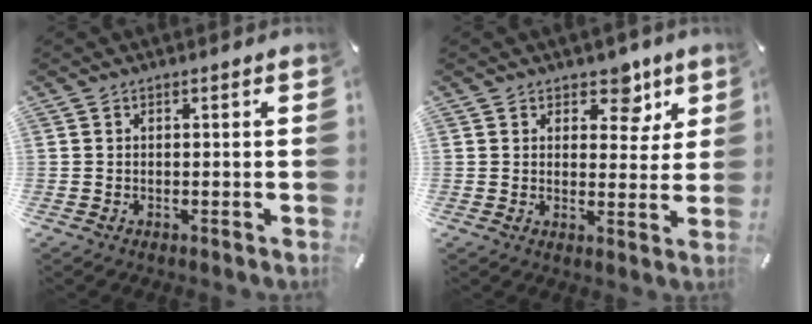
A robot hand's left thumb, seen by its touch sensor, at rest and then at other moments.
{"total": 7.5, "force": [4.7, 4.8, 3.3], "torque": [-0.014, -0.032, 0.073]}